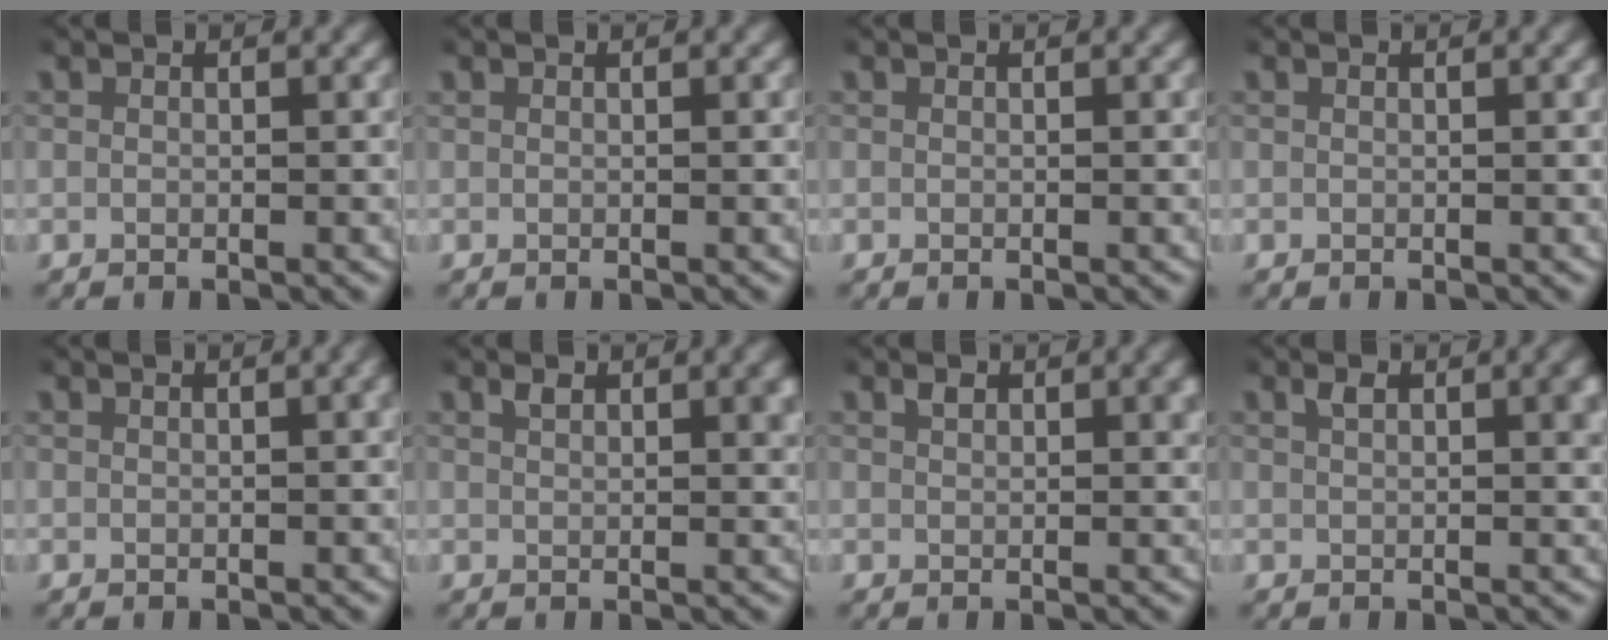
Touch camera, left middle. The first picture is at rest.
{"total": 0.0}
{"total": 0.0}
{"total": 0.0}
{"total": 0.8, "force": [0.3, 0.1, 0.8], "torque": [-0.002, 0.006, 0.002]}
{"total": 1.4, "force": [0.9, 0.3, 1.0], "torque": [-0.011, 0.000, 0.018]}
{"total": 1.1, "force": [0.7, 0.4, 0.8], "torque": [-0.008, 0.001, 0.014]}
{"total": 1.6, "force": [0.7, 0.3, 1.4], "torque": [-0.014, 0.003, 0.013]}